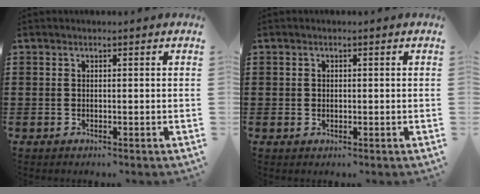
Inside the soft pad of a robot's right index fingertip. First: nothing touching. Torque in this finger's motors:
{"motor_torque": [0.08, 0.37, -0.08, -0.01]}